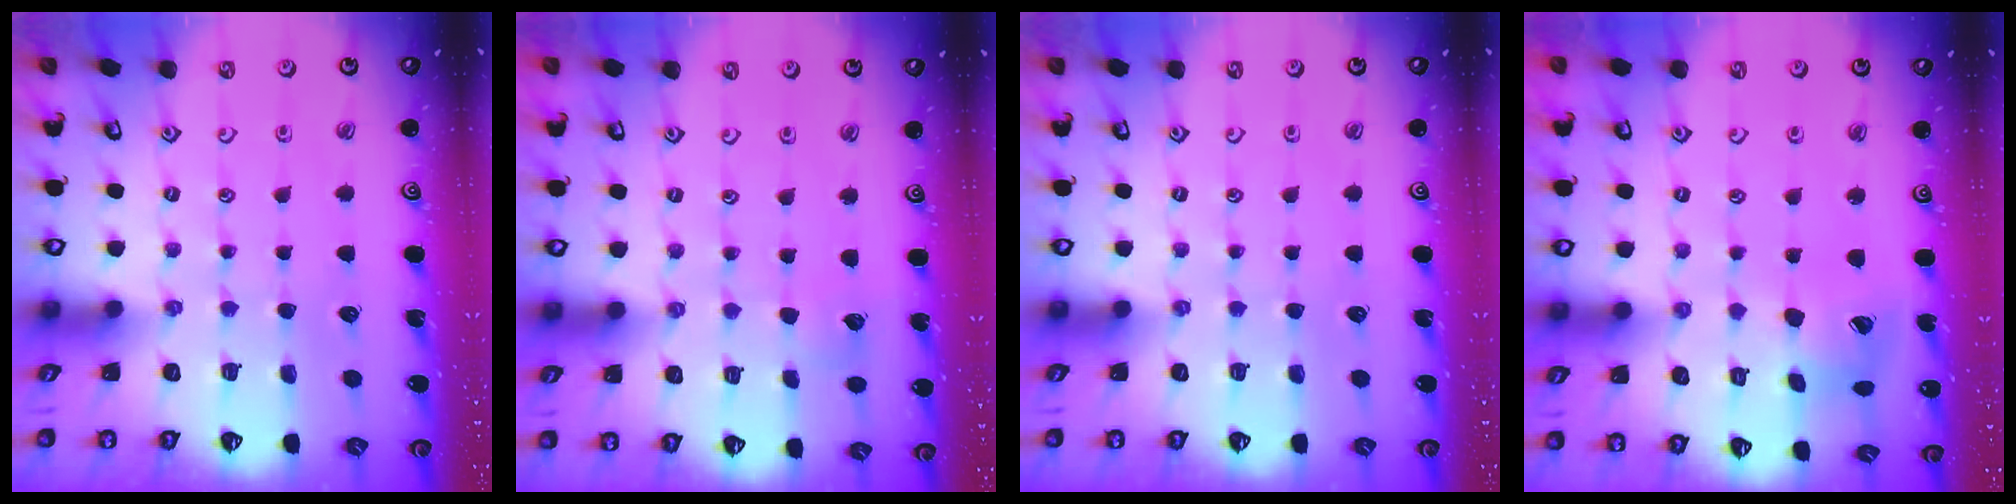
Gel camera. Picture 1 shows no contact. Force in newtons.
{"total": 3.0, "press": 3.0, "slide": 0.3}
{"total": 0.0}
{"total": 12.7, "press": 12.6, "slide": 1.4}